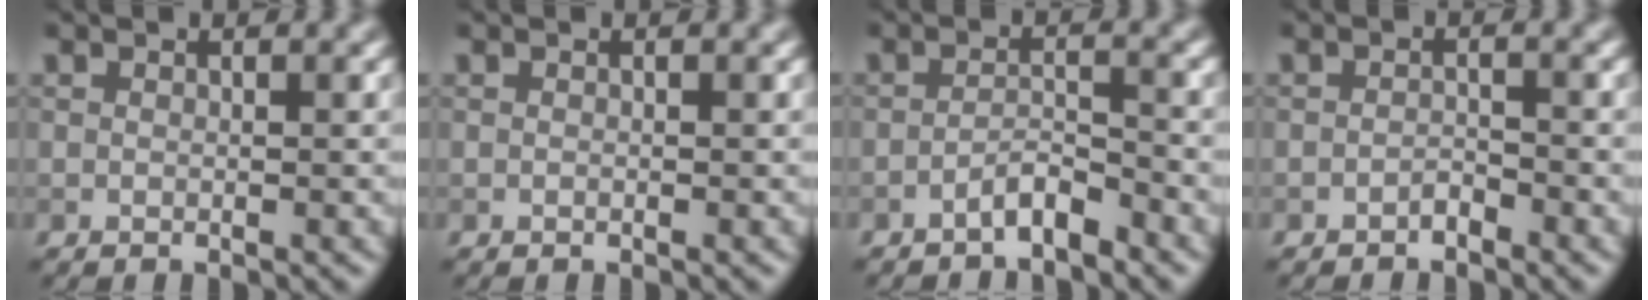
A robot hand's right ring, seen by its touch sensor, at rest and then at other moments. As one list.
[{"total": 0.0}, {"total": 2.2, "force": [-1.8, 0.4, 1.2], "torque": [-0.018, 0.010, -0.035]}, {"total": 1.0, "force": [-0.9, 0.3, 0.4], "torque": [-0.005, 0.002, -0.016]}]